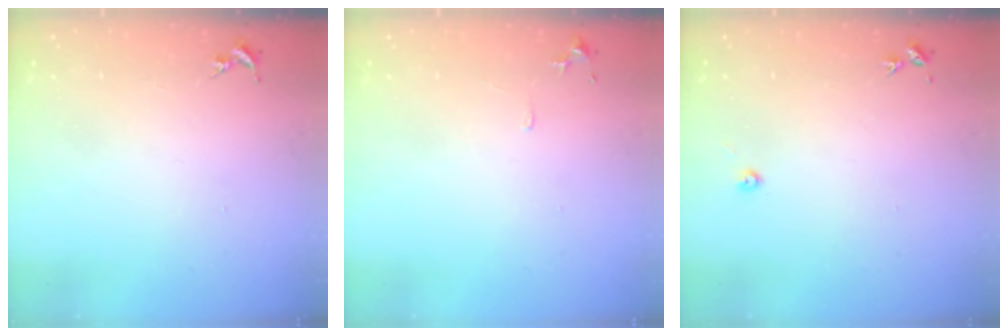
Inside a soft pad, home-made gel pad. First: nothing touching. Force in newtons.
{"total": 5.7, "press": 5.6, "slide": 0.6}
{"total": 2.2, "press": 2.2, "slide": 0.3}